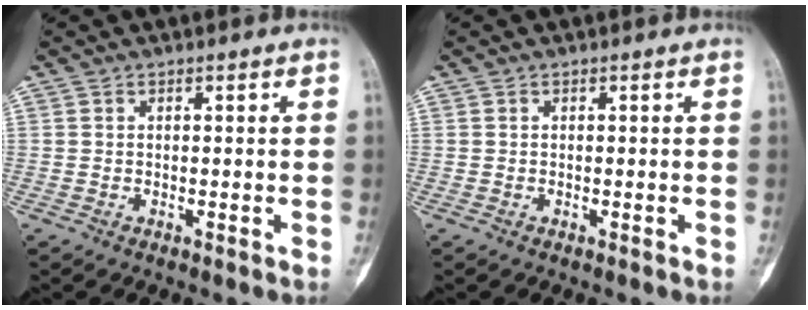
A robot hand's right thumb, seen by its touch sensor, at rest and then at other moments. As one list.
[{"total": 0.0}]